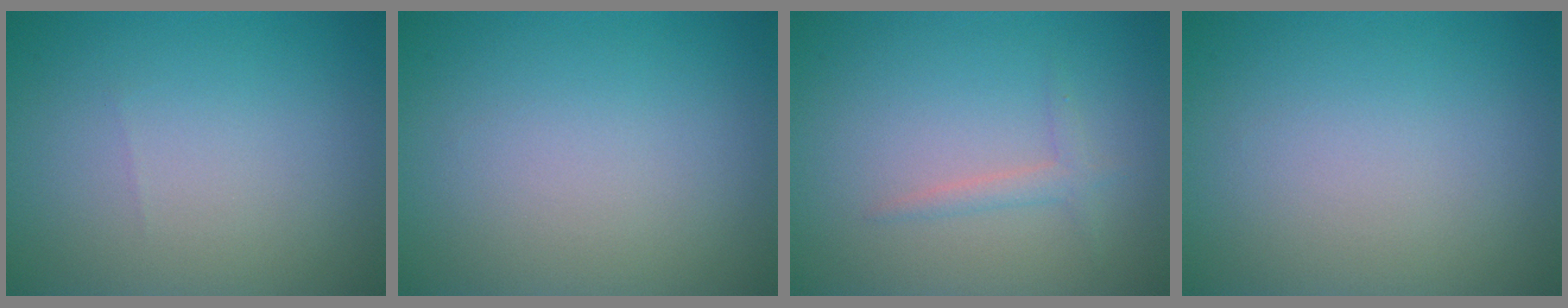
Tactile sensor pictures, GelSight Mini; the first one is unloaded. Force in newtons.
{"total": 0.0}
{"total": 1.4, "press": 1.4, "slide": 0.1}
{"total": 0.0}